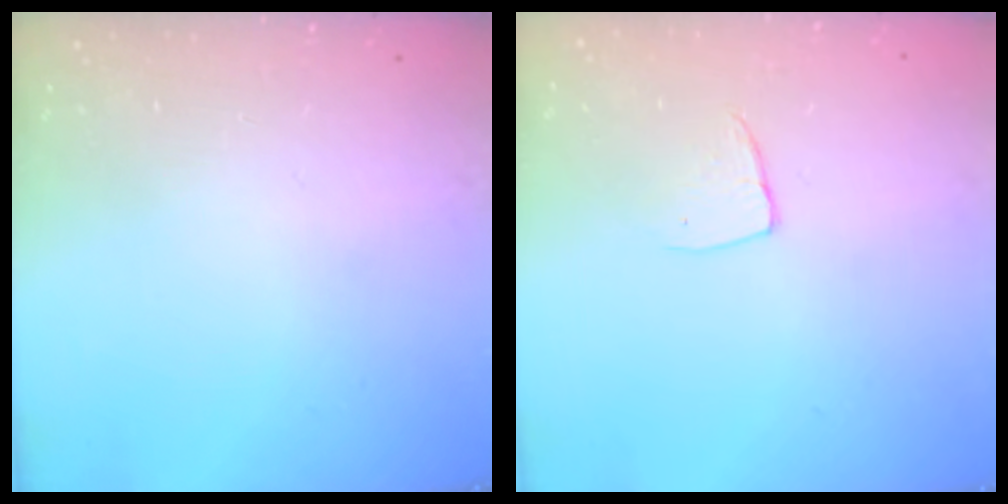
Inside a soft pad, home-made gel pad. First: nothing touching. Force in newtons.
{"total": 5.6, "press": 5.5, "slide": 0.5}